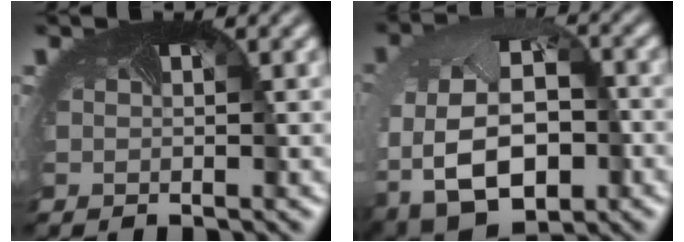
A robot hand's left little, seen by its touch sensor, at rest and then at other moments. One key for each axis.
{"total": 10.9, "fx": -4.6, "fy": 7.4, "fz": 6.6, "tx": -0.138, "ty": -0.054, "tz": -0.046}